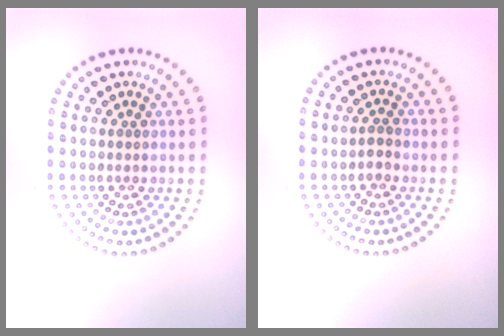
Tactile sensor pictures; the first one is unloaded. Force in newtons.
{"total": 0.9, "press": 0.8, "slide": 0.3}